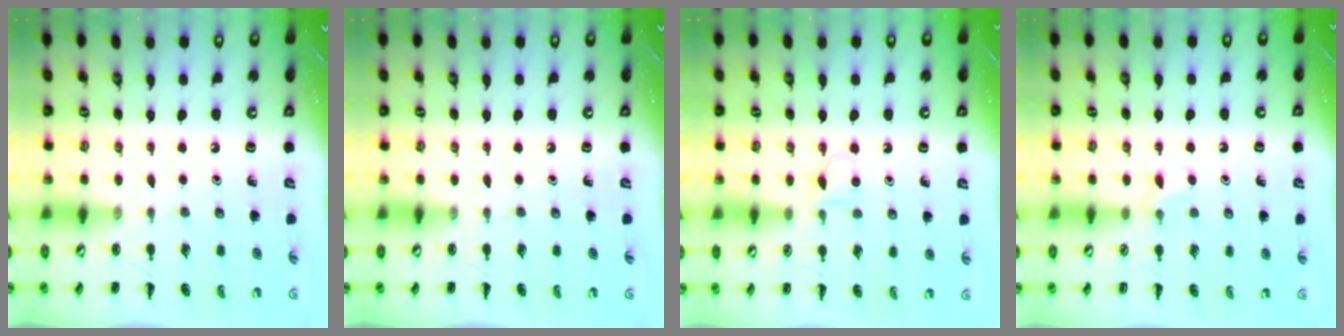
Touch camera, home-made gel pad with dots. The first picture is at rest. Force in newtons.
{"total": 0.0}
{"total": 3.9, "press": 3.9, "slide": 0.8}
{"total": 5.6, "press": 5.2, "slide": 1.9}